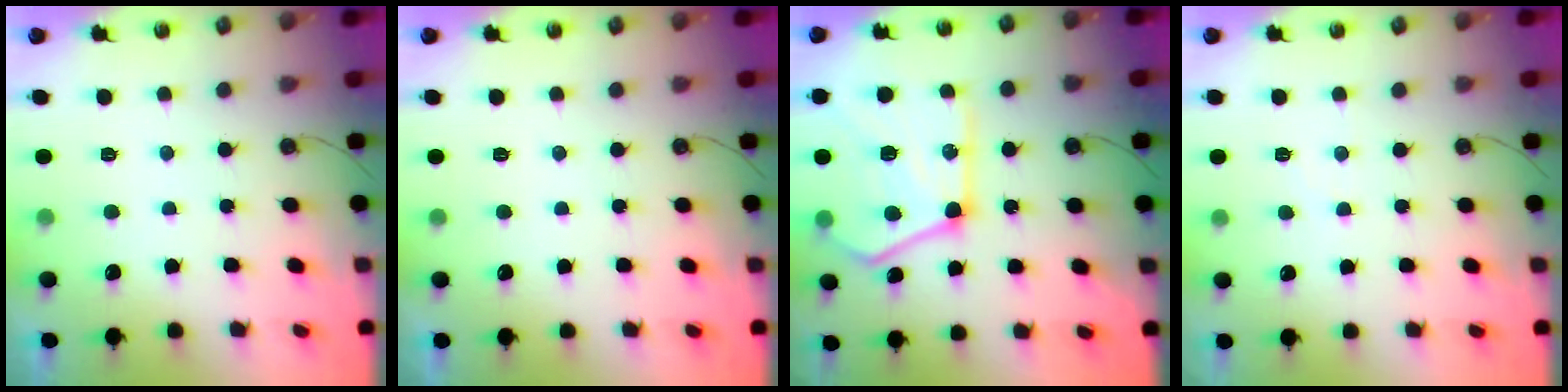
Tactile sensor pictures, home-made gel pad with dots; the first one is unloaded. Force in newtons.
{"total": 0.0}
{"total": 26.6, "press": 26.4, "slide": 3.2}
{"total": 2.4, "press": 2.4, "slide": 0.4}